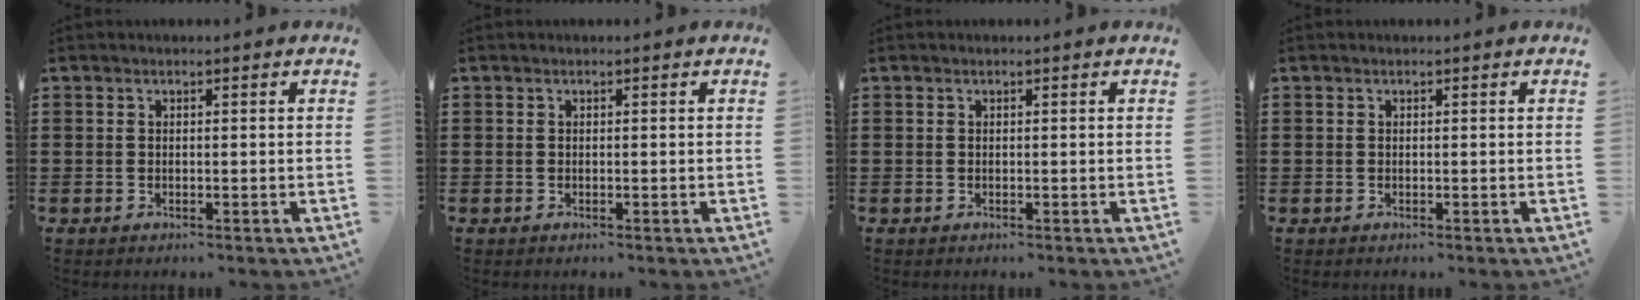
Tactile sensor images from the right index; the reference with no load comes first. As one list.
[{"total": 0.0}, {"total": 0.0}, {"total": 0.0}]